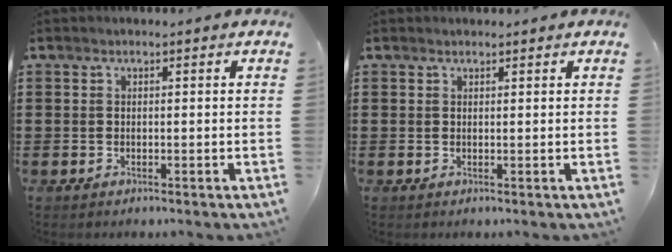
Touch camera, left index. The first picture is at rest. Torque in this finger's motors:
{"motor_torque": [2.14, 0.00, -0.26, -0.01]}